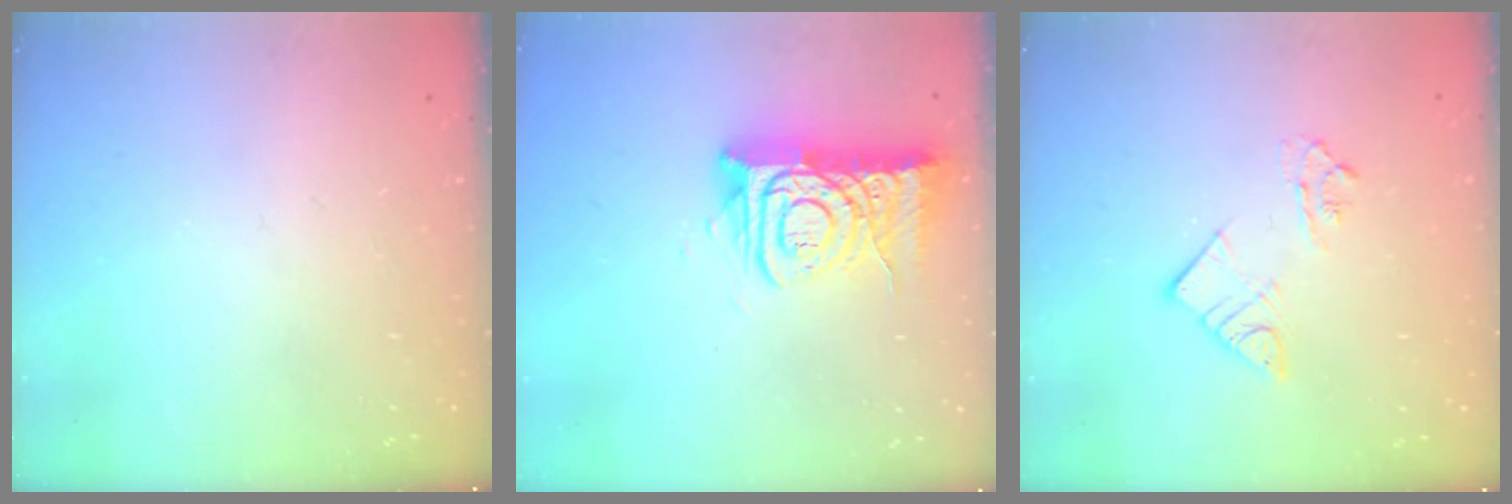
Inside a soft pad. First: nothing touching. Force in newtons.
{"total": 14.2, "press": 14.1, "slide": 1.5}
{"total": 7.6, "press": 7.5, "slide": 0.8}